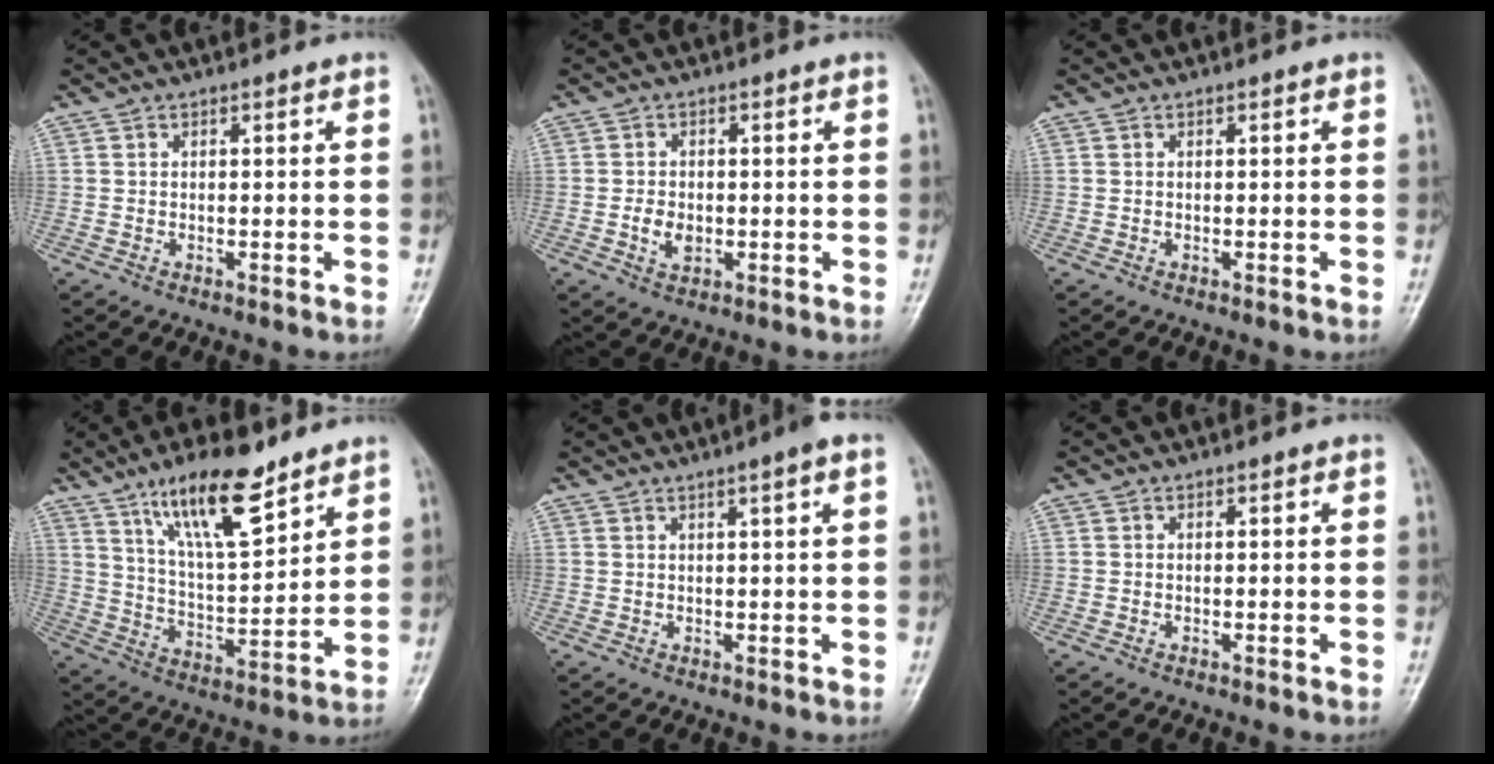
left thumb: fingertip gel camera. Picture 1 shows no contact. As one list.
[{"total": 3.6, "force": [-0.7, 2.5, 2.4], "torque": [-0.036, 0.002, -0.011]}, {"total": 0.0}, {"total": 14.8, "force": [9.9, 4.3, 10.1], "torque": [-0.152, -0.059, 0.182]}, {"total": 3.9, "force": [2.2, 0.0, 3.2], "torque": [-0.046, 0.007, 0.032]}, {"total": 0.0}]